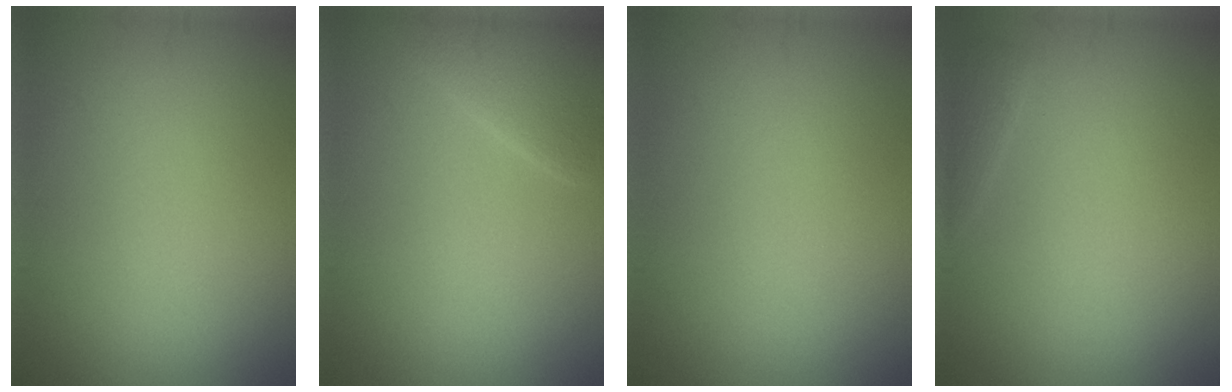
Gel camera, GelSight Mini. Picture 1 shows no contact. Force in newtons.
{"total": 3.1, "press": 3.1, "slide": 0.1}
{"total": 0.0}
{"total": 0.8, "press": 0.8, "slide": 0.1}